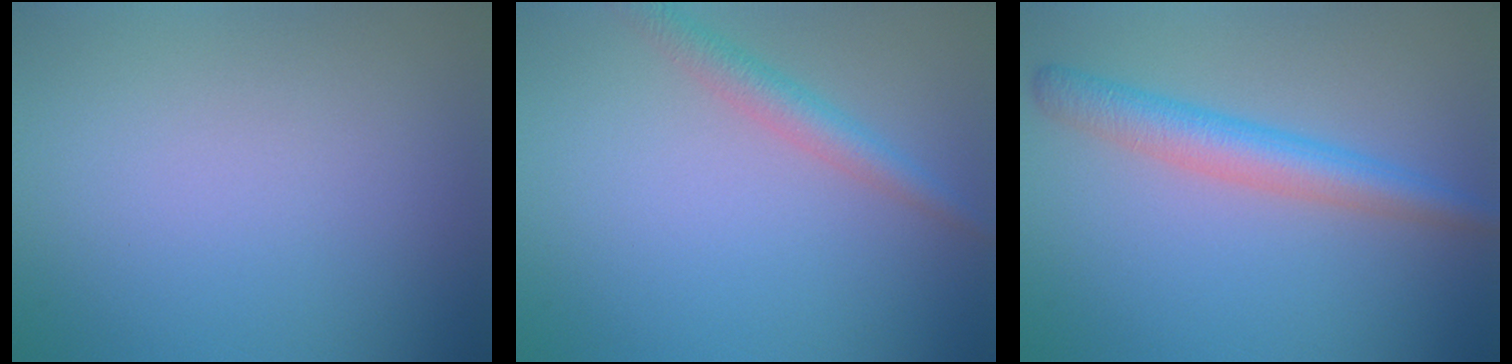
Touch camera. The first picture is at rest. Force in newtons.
{"total": 2.5, "press": 2.5, "slide": 0.1}
{"total": 4.2, "press": 4.2, "slide": 0.1}